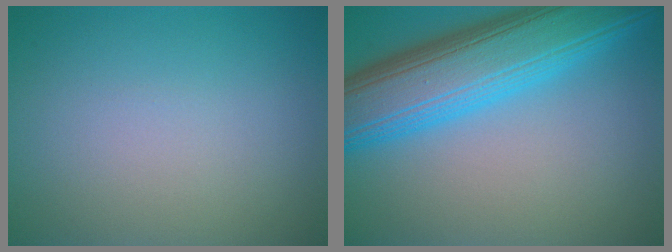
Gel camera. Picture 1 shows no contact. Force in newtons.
{"total": 10.4, "press": 10.4, "slide": 0.2}